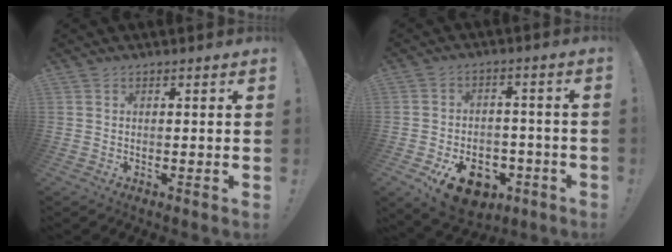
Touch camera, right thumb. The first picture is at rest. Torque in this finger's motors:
{"motor_torque": [1.80, 1.04, 0.85, -0.90, 0.06]}